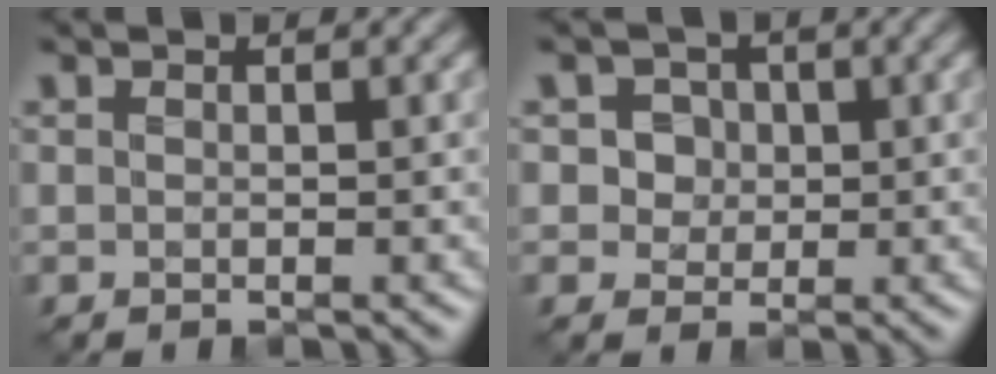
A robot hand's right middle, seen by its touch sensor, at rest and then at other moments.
{"total": 4.4, "force": [1.6, 3.6, 1.9], "torque": [-0.034, 0.004, 0.017]}